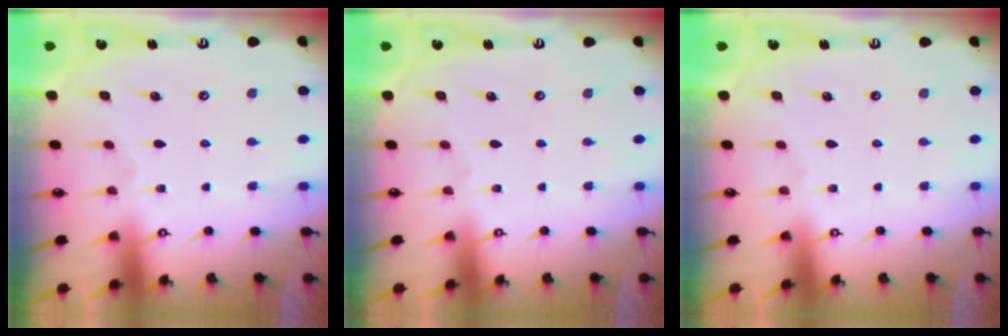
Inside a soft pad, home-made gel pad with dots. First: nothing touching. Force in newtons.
{"total": 0.0}
{"total": 0.0}